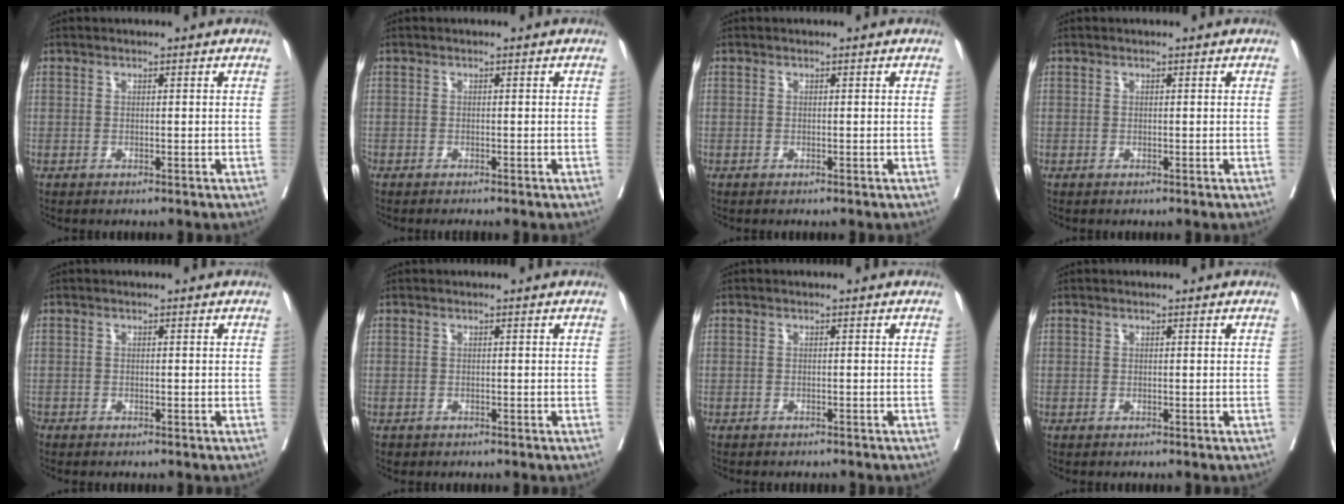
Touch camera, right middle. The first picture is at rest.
{"total": 1.5, "force": [-1.4, 0.0, 0.5], "torque": [-0.008, -0.002, -0.022]}
{"total": 0.0}
{"total": 0.0}
{"total": 0.6, "force": [-0.5, 0.2, 0.1], "torque": [-0.004, 0.000, -0.014]}
{"total": 0.6, "force": [-0.4, 0.4, 0.0], "torque": [-0.009, 0.002, -0.005]}
{"total": 3.0, "force": [-2.7, 0.8, 0.9], "torque": [-0.014, -0.004, -0.033]}
{"total": 0.0}